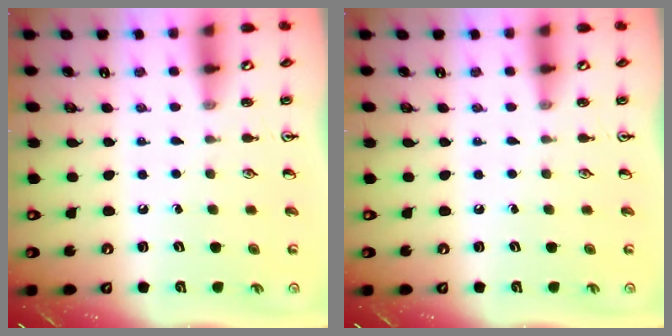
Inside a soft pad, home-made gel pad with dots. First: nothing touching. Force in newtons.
{"total": 0.0}